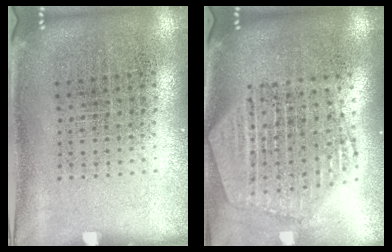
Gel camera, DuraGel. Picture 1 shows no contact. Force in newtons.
{"total": 2.3, "press": 2.0, "slide": 1.1}